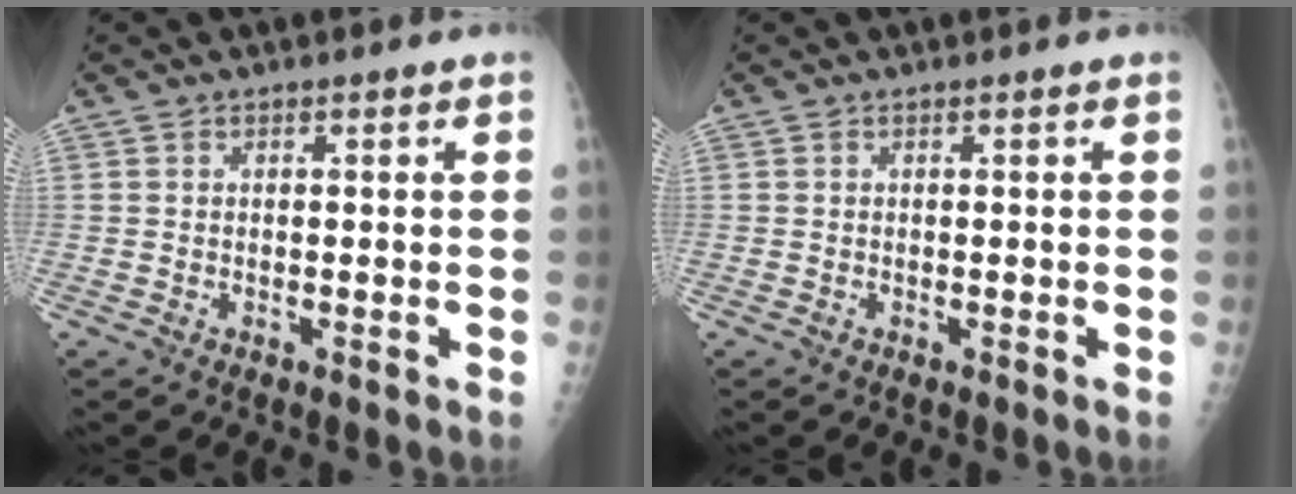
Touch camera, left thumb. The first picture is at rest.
{"total": 0.0}